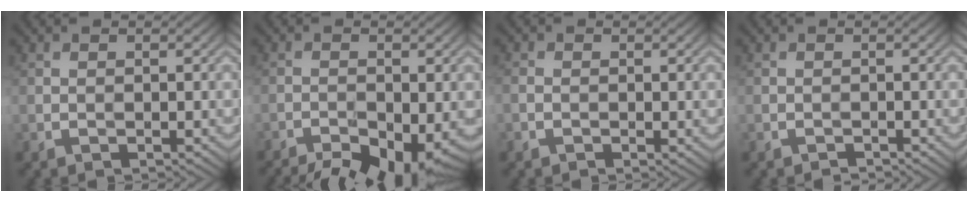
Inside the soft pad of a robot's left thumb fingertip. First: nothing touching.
{"total": 10.6, "force": [-7.5, 3.5, 6.6], "torque": [-0.111, -0.034, -0.103]}
{"total": 1.5, "force": [-0.4, 0.9, 1.1], "torque": [-0.021, -0.001, -0.007]}
{"total": 0.6, "force": [-0.5, 0.2, -0.2], "torque": [0.002, 0.001, -0.010]}